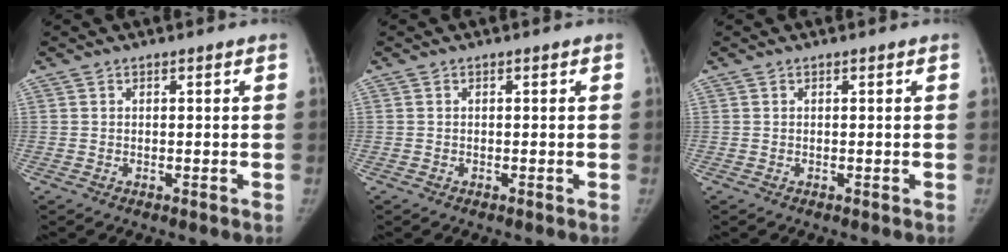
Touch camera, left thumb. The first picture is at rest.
{"total": 0.0}
{"total": 0.0}